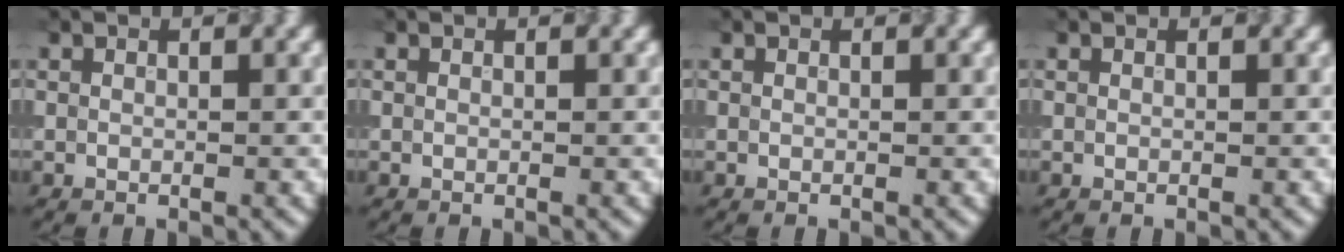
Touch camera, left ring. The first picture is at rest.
{"total": 0.0}
{"total": 0.0}
{"total": 0.0}